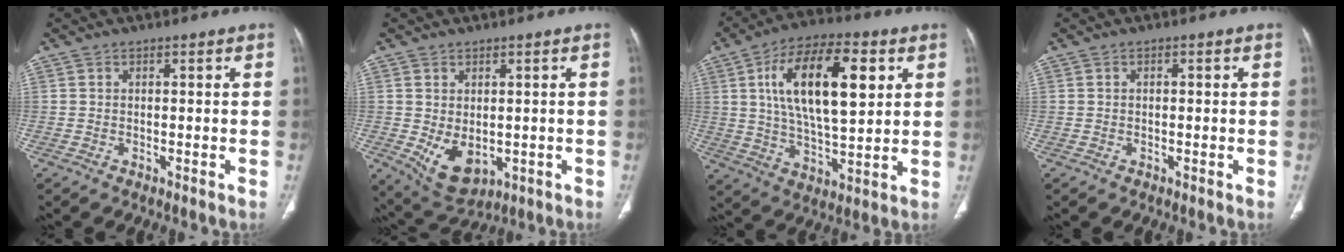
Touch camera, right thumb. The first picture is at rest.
{"total": 7.3, "force": [-0.8, 4.8, 5.4], "torque": [-0.077, -0.012, 0.011]}
{"total": 19.7, "force": [5.8, 8.4, 16.9], "torque": [-0.273, -0.006, 0.097]}
{"total": 0.5, "force": [0.1, 0.2, 0.5], "torque": [-0.012, 0.003, 0.003]}